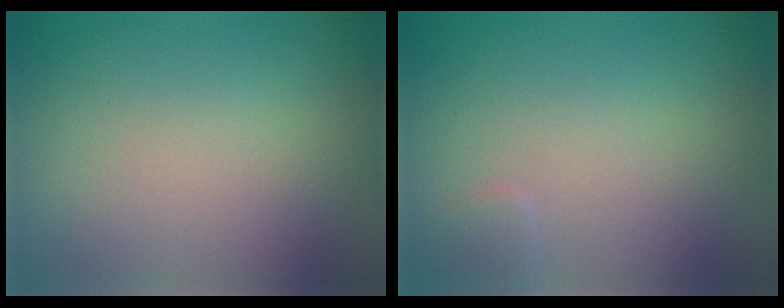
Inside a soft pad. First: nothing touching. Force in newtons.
{"total": 0.8, "press": 0.8, "slide": 0.0}